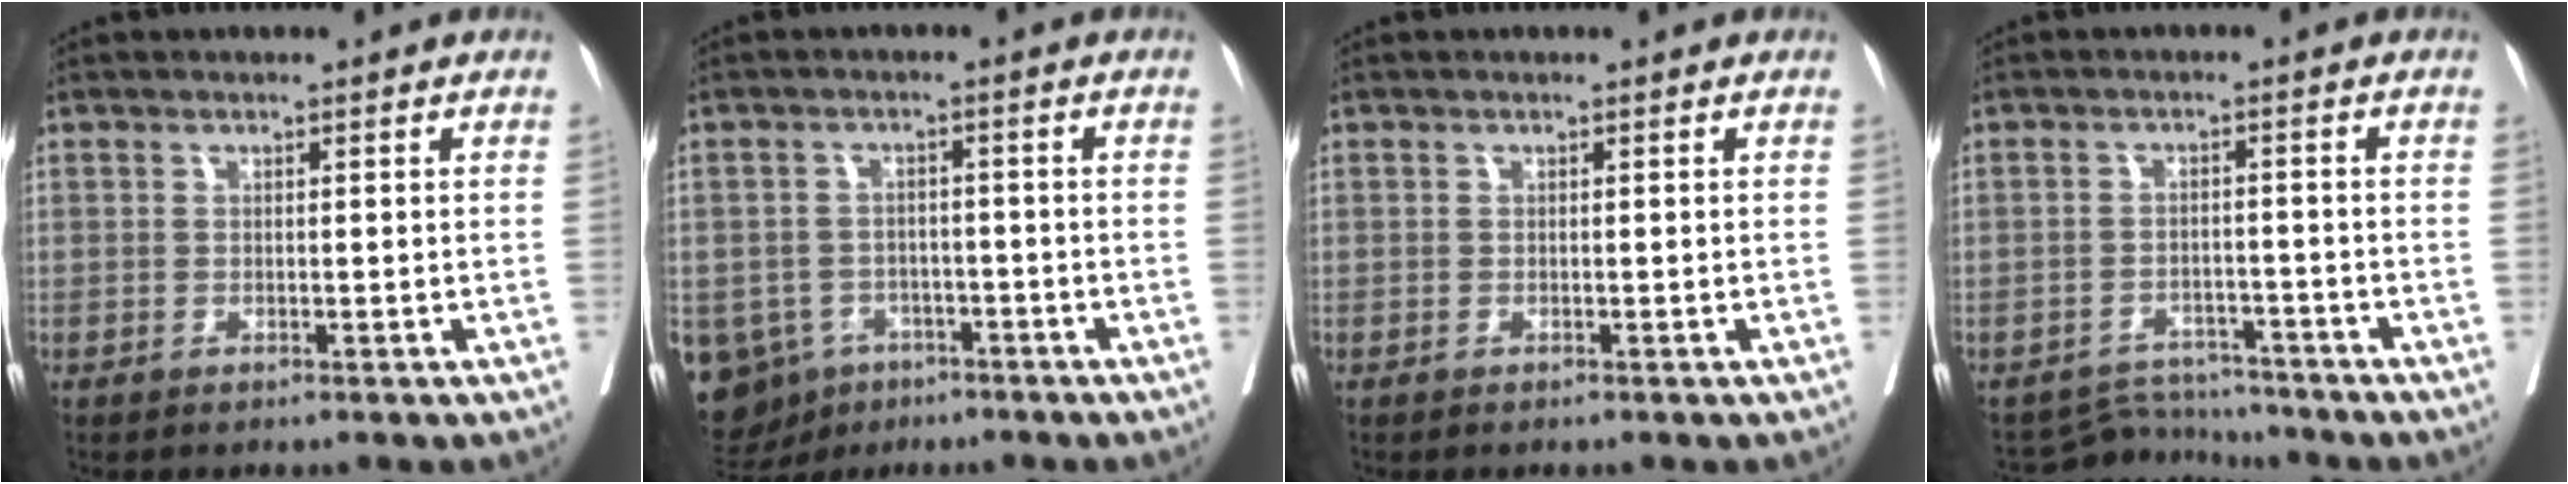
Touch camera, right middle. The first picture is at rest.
{"total": 12.1, "force": [-5.9, 9.9, 3.4], "torque": [-0.098, 0.009, -0.076]}
{"total": 0.0}
{"total": 5.2, "force": [-5.0, 0.6, -1.4], "torque": [0.021, 0.008, -0.078]}